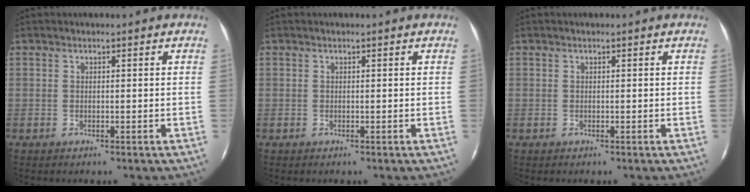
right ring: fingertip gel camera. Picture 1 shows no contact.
{"total": 0.0}
{"total": 0.0}